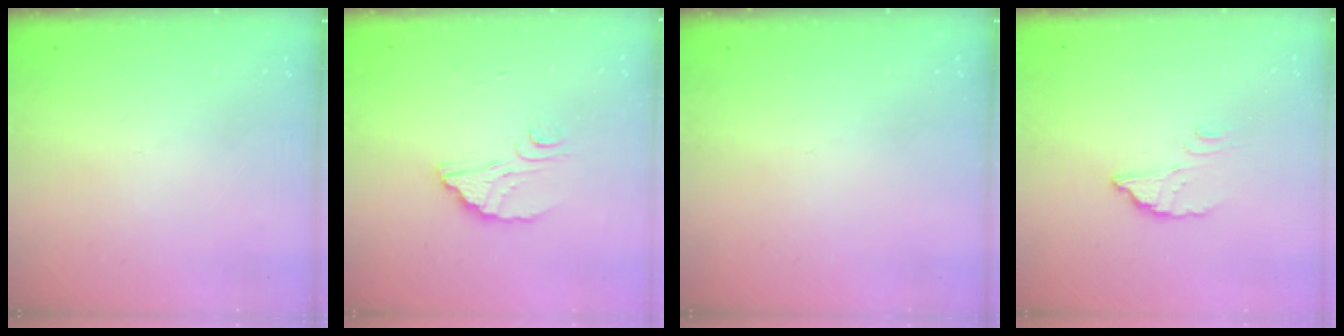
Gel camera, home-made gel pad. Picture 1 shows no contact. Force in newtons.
{"total": 2.9, "press": 2.9, "slide": 0.1}
{"total": 0.0}
{"total": 2.8, "press": 2.8, "slide": 0.1}